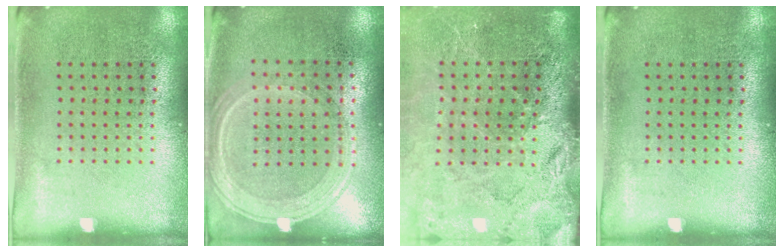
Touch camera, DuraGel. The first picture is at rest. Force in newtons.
{"total": 1.2, "press": 1.2, "slide": 0.4}
{"total": 4.0, "press": 3.3, "slide": 2.3}
{"total": 0.0}